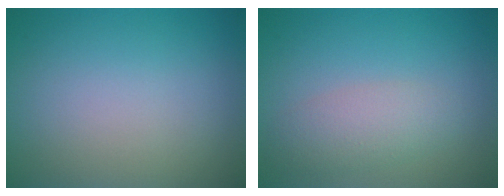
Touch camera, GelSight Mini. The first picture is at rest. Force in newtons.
{"total": 2.9, "press": 2.9, "slide": 0.1}